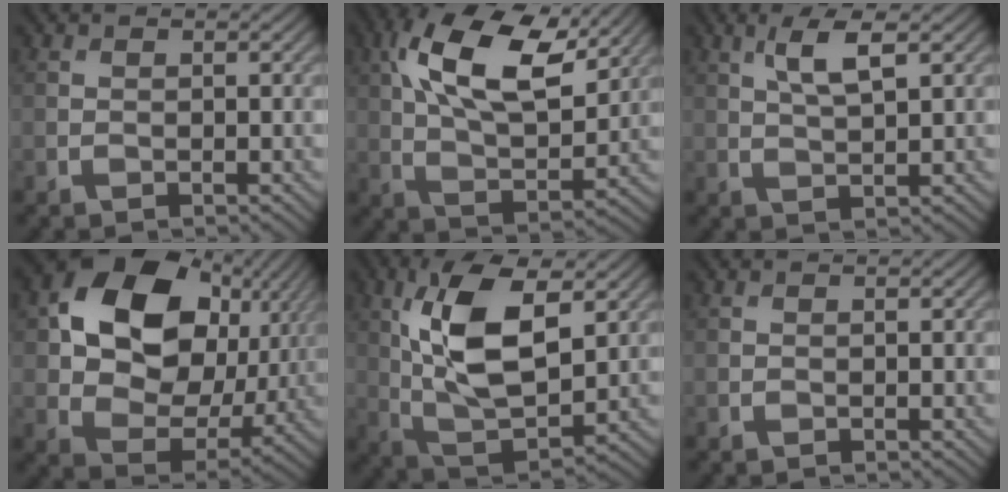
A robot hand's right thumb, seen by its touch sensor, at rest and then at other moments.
{"total": 15.1, "force": [6.5, 7.1, 11.6], "torque": [-0.235, 0.009, 0.113]}
{"total": 4.6, "force": [2.1, 1.1, 4.0], "torque": [-0.088, 0.001, 0.041]}
{"total": 16.7, "force": [4.9, 12.3, 10.3], "torque": [-0.201, 0.005, 0.097]}
{"total": 12.7, "force": [3.5, 5.9, 10.6], "torque": [-0.226, -0.001, 0.069]}
{"total": 0.0}